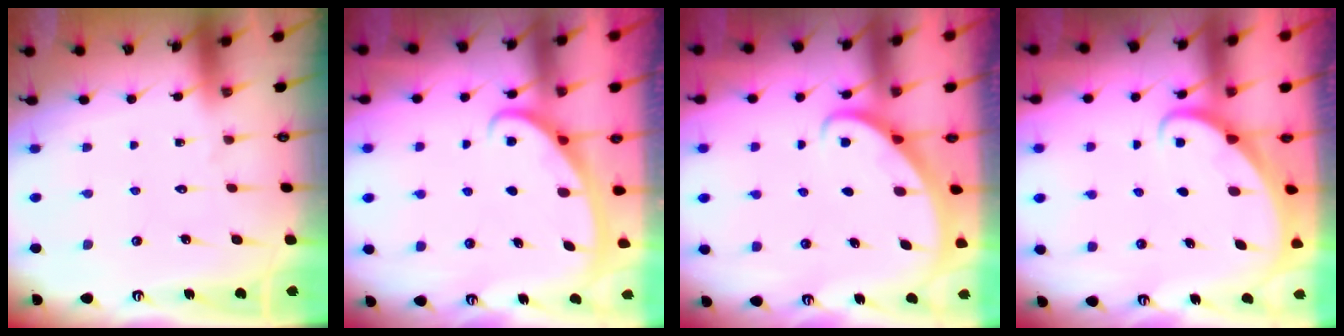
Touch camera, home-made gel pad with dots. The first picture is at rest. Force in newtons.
{"total": 2.8, "press": 2.8, "slide": 0.4}
{"total": 2.8, "press": 2.8, "slide": 0.2}
{"total": 2.1, "press": 2.1, "slide": 0.2}